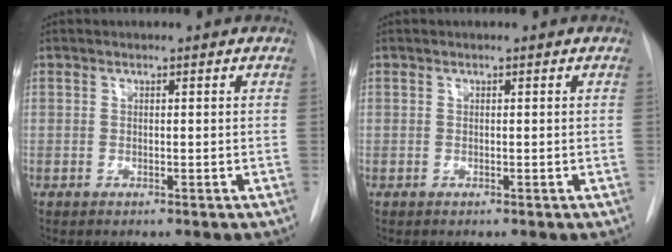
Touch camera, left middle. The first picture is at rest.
{"total": 0.0}